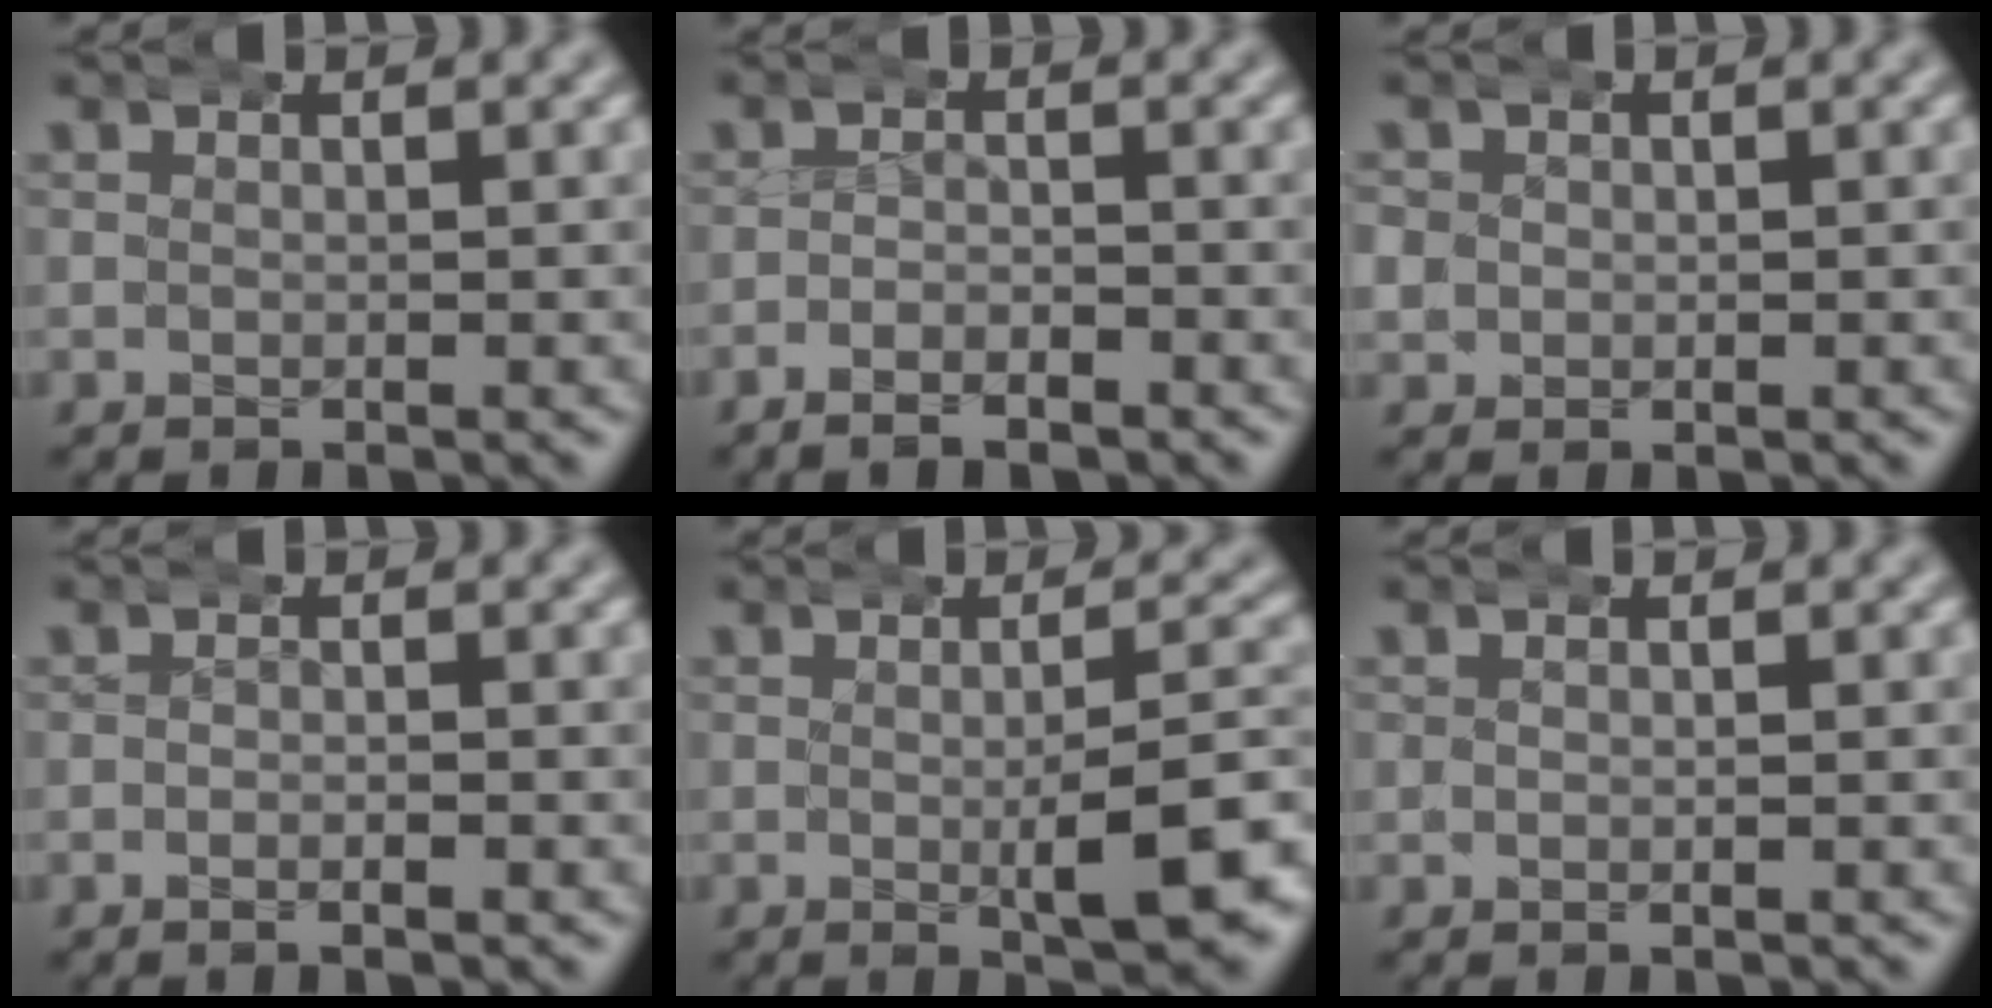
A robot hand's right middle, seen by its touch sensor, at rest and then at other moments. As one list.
[{"total": 2.6, "force": [-2.3, 1.0, 0.8], "torque": [-0.010, -0.007, -0.040]}, {"total": 1.9, "force": [0.3, 1.9, 0.4], "torque": [-0.029, -0.005, 0.007]}, {"total": 0.8, "force": [-0.6, 0.1, 0.6], "torque": [-0.013, 0.004, -0.015]}, {"total": 5.7, "force": [-1.0, 1.7, 5.4], "torque": [-0.066, -0.004, -0.013]}, {"total": 0.5, "force": [0.3, 0.4, -0.1], "torque": [-0.003, -0.003, 0.006]}]